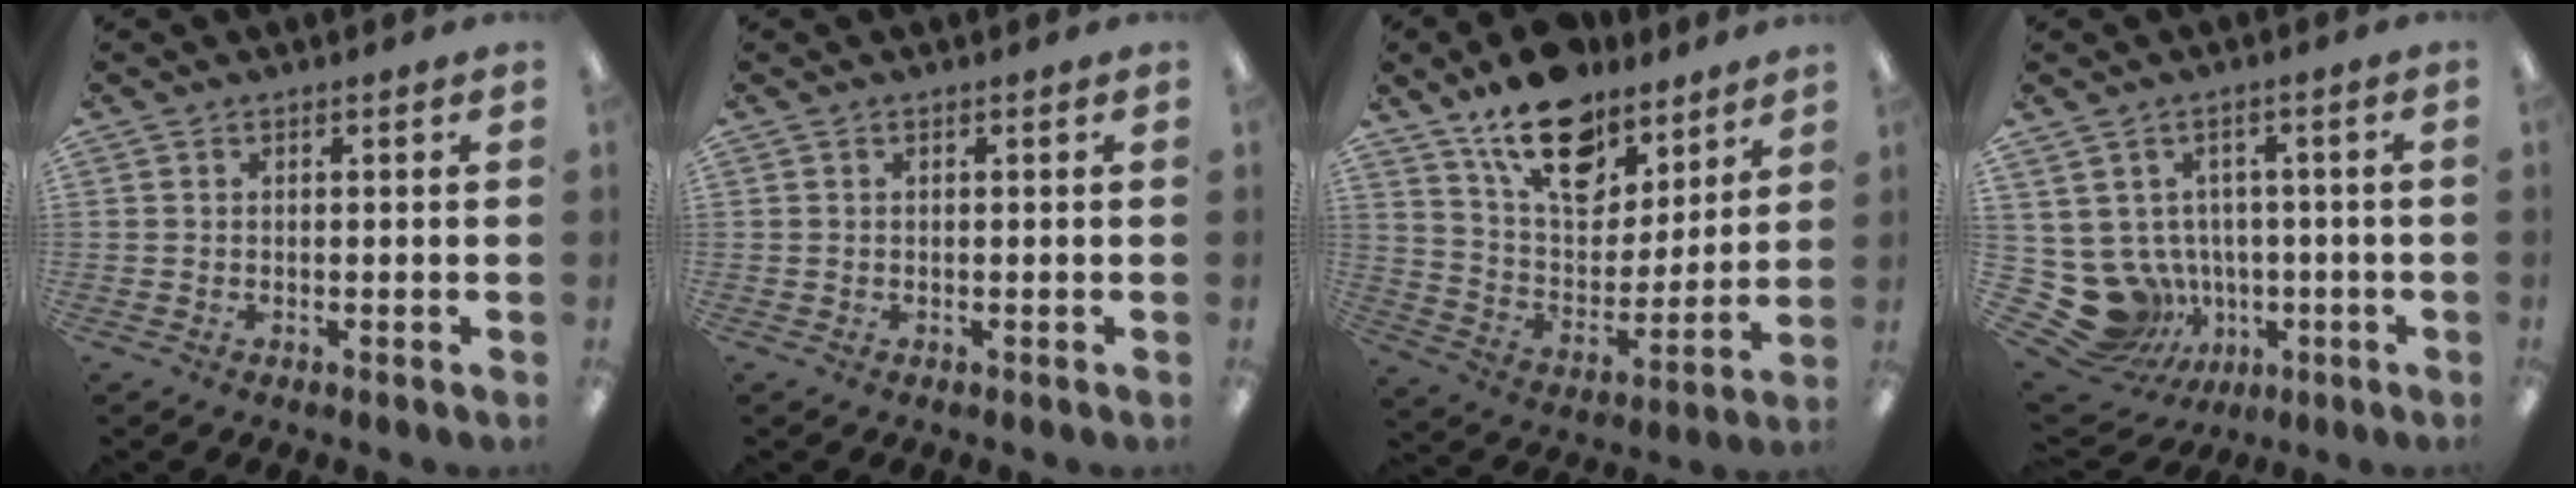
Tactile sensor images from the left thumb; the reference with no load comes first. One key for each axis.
{"total": 0.0}
{"total": 17.9, "fx": 13.2, "fy": 9.0, "fz": 8.1, "tx": -0.146, "ty": -0.080, "tz": 0.238}
{"total": 11.5, "fx": -1.9, "fy": 10.7, "fz": 3.7, "tx": -0.118, "ty": -0.010, "tz": -0.017}